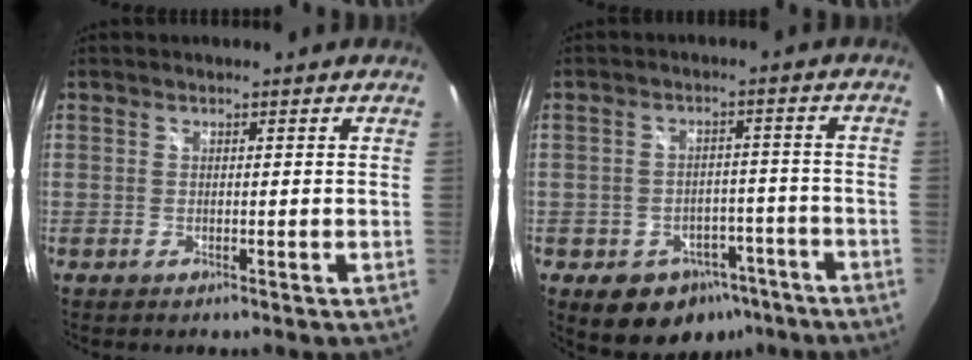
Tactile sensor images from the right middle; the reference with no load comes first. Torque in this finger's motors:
{"motor_torque": [0.90, -0.86, 0.12, 0.06]}